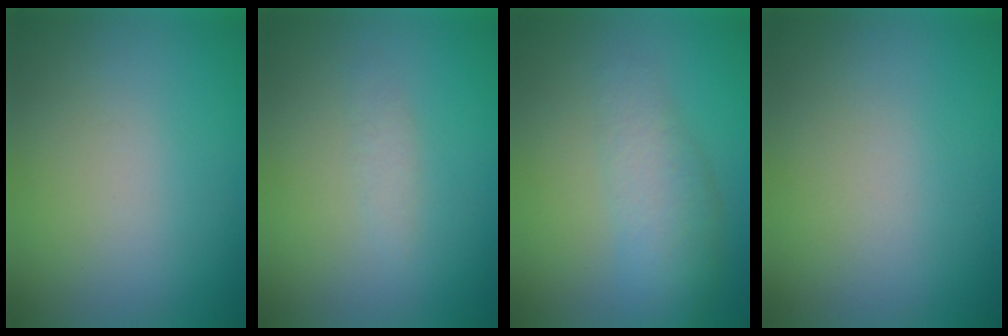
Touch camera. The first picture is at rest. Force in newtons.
{"total": 1.3}
{"total": 3.0}
{"total": 0.0}